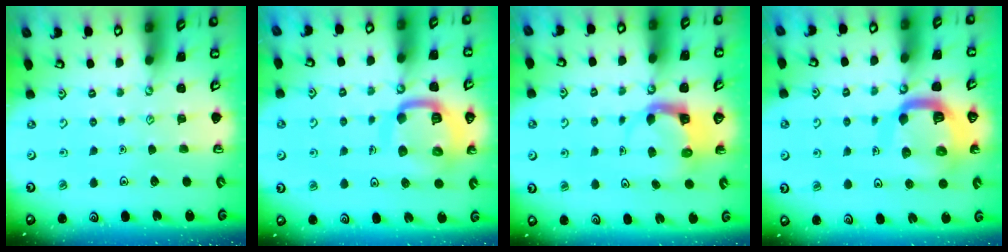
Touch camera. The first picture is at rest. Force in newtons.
{"total": 14.9, "press": 14.8, "slide": 1.6}
{"total": 4.4, "press": 4.4, "slide": 0.3}
{"total": 13.6, "press": 13.5, "slide": 1.6}